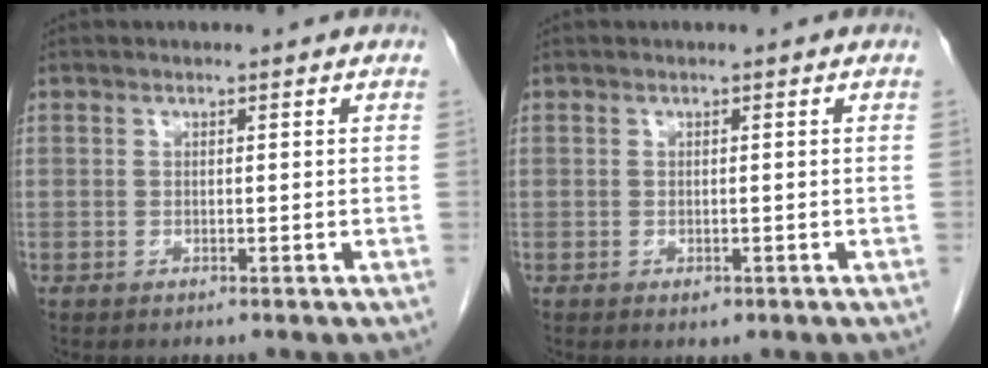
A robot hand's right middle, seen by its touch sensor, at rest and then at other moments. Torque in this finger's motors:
{"motor_torque": [0.50, -0.28, 0.02, 0.00]}